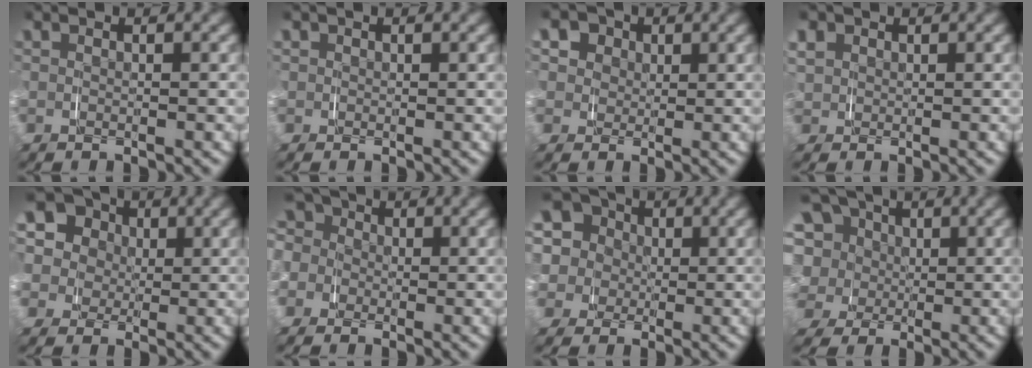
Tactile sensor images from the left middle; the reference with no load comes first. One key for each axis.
{"total": 0.7, "fx": 0.1, "fy": 0.7, "fz": -0.1, "tx": 0.004, "ty": 0.001, "tz": -0.001}
{"total": 7.9, "fx": 3.2, "fy": 6.5, "fz": 3.1, "tx": -0.066, "ty": 0.012, "tz": 0.043}
{"total": 2.1, "fx": 0.8, "fy": 1.8, "fz": 0.6, "tx": -0.024, "ty": 0.000, "tz": 0.020}
{"total": 13.7, "fx": 3.3, "fy": 12.1, "fz": 5.5, "tx": -0.127, "ty": -0.001, "tz": 0.035}
{"total": 7.8, "fx": 1.3, "fy": 7.2, "fz": 2.7, "tx": -0.070, "ty": 0.000, "tz": 0.001}
{"total": 13.3, "fx": 1.9, "fy": 12.2, "fz": 5.0, "tx": -0.128, "ty": -0.013, "tz": 0.013}
{"total": 11.8, "fx": 0.8, "fy": 10.7, "fz": 5.0, "tx": -0.119, "ty": -0.024, "tz": 0.006}